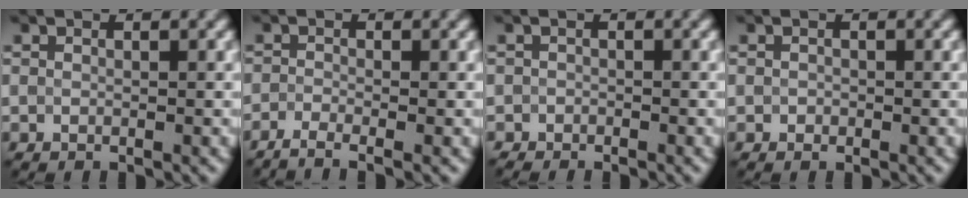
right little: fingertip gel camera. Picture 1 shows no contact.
{"total": 2.5, "force": [-2.3, 0.1, 0.8], "torque": [-0.011, -0.008, -0.047]}
{"total": 2.0, "force": [-1.8, 0.0, -0.9], "torque": [0.012, -0.011, -0.025]}
{"total": 0.8, "force": [-0.7, 0.1, -0.4], "torque": [0.002, 0.001, -0.006]}